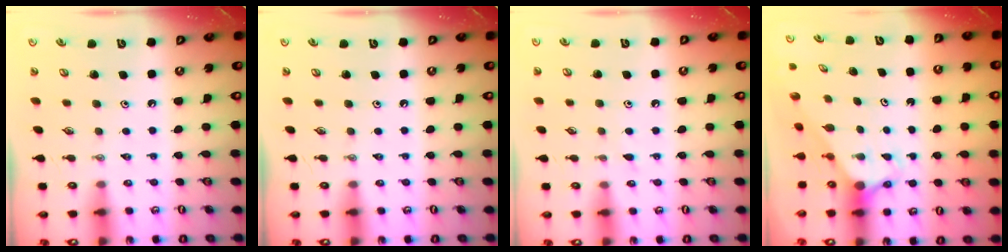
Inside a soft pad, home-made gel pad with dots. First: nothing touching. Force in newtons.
{"total": 0.0}
{"total": 4.7, "press": 4.7, "slide": 0.5}
{"total": 2.6, "press": 2.6, "slide": 0.0}